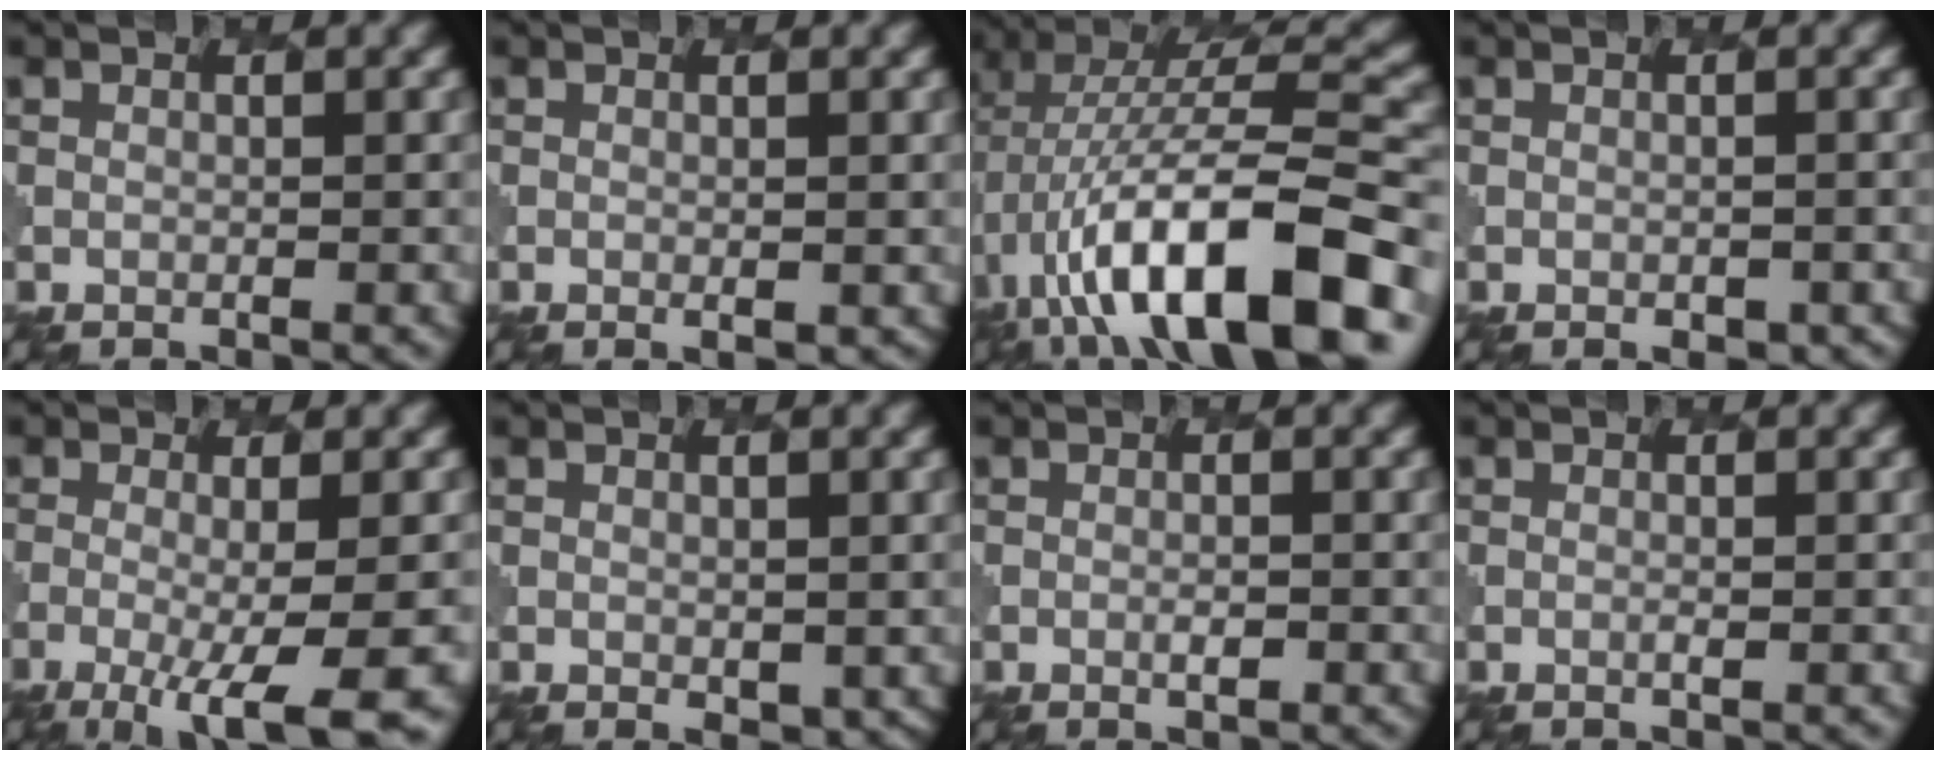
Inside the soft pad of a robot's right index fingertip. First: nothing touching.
{"total": 0.7, "force": [0.0, 0.2, 0.6], "torque": [-0.010, -0.003, 0.006]}
{"total": 14.5, "force": [-4.4, 5.6, 12.7], "torque": [-0.211, 0.028, -0.064]}
{"total": 0.8, "force": [-0.5, 0.4, 0.5], "torque": [-0.004, 0.001, 0.001]}
{"total": 8.0, "force": [-3.7, 1.9, 6.8], "torque": [-0.096, -0.010, -0.058]}
{"total": 1.3, "force": [0.2, 0.9, 0.9], "torque": [-0.010, -0.007, 0.012]}
{"total": 0.5, "force": [-0.1, 0.1, 0.5], "torque": [-0.012, -0.001, 0.001]}
{"total": 0.0}